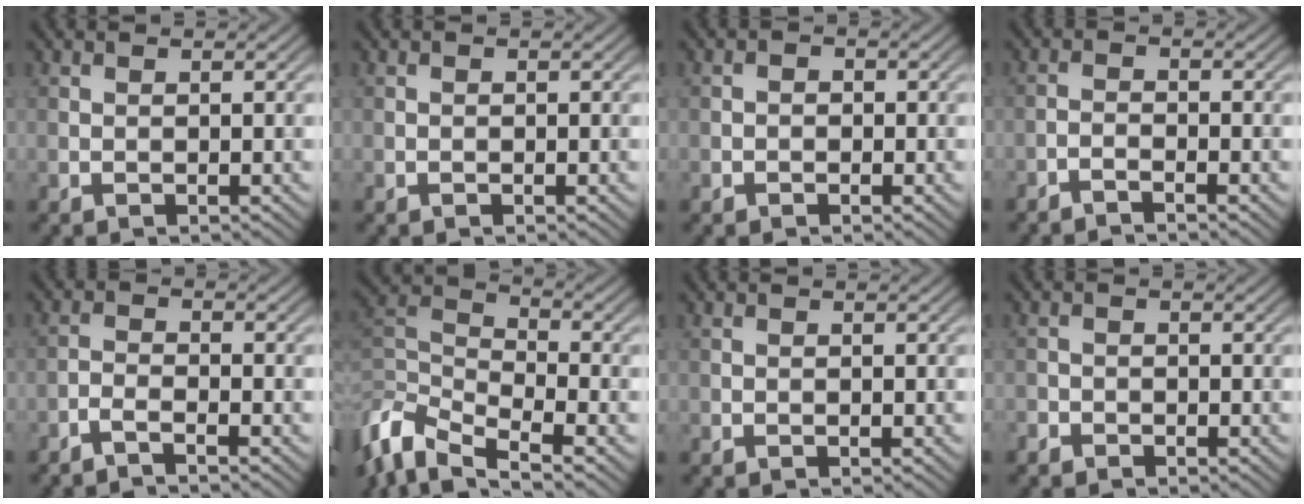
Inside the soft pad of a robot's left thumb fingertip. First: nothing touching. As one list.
[{"total": 0.0}, {"total": 1.2, "force": [-0.4, 1.1, 0.3], "torque": [0.001, -0.001, -0.010]}, {"total": 1.6, "force": [-1.5, 0.1, 0.6], "torque": [-0.011, 0.000, -0.036]}, {"total": 2.3, "force": [-2.0, 0.2, 1.0], "torque": [-0.023, -0.002, -0.049]}, {"total": 9.5, "force": [-5.5, 3.9, 6.7], "torque": [-0.153, -0.016, -0.123]}, {"total": 0.0}, {"total": 1.4, "force": [-1.1, 0.8, 0.1], "torque": [0.001, -0.001, -0.025]}]